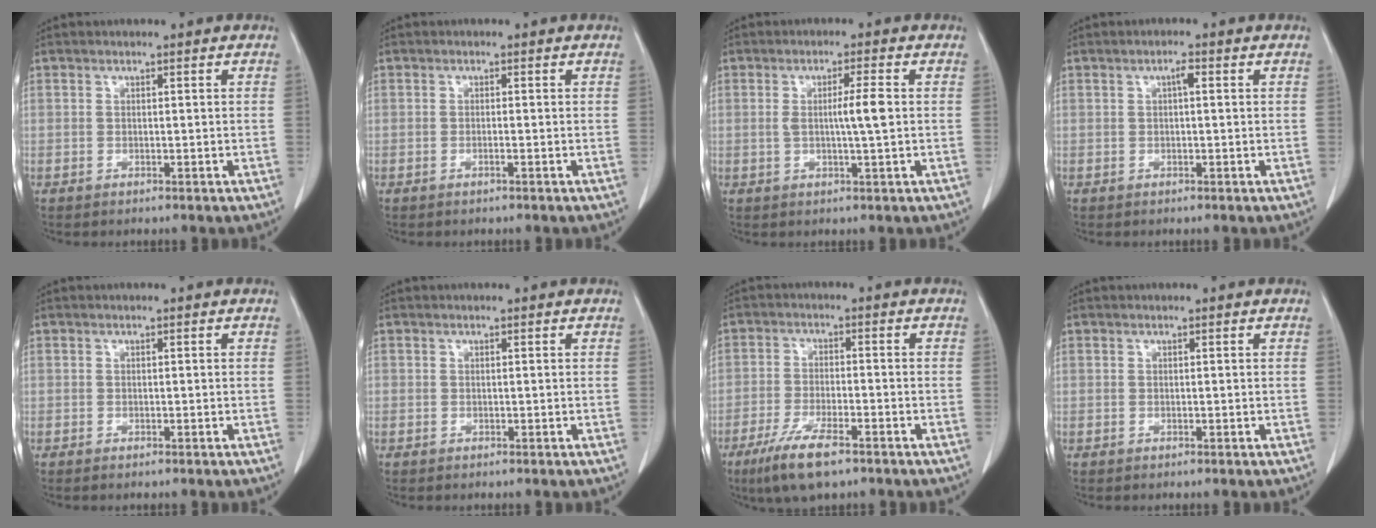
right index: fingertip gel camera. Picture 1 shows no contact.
{"total": 0.6, "force": [-0.3, -0.1, 0.5], "torque": [-0.010, 0.001, -0.005]}
{"total": 4.3, "force": [0.1, -0.3, 4.3], "torque": [-0.076, -0.004, 0.001]}
{"total": 1.4, "force": [0.3, 0.3, 1.4], "torque": [-0.023, 0.004, 0.004]}
{"total": 0.5, "force": [-0.4, 0.0, 0.3], "torque": [-0.010, -0.002, -0.006]}
{"total": 0.0}
{"total": 8.3, "force": [-5.5, 1.6, 6.1], "torque": [-0.118, -0.017, -0.095]}
{"total": 0.0}